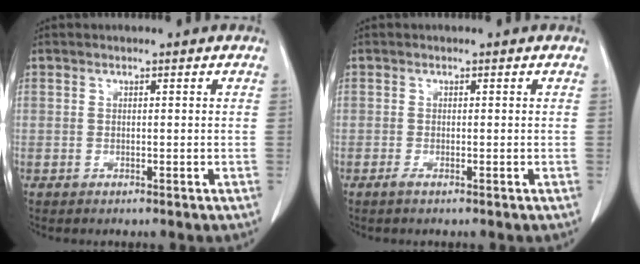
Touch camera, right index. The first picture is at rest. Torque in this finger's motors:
{"motor_torque": [0.18, -0.14, 0.02, 0.02]}